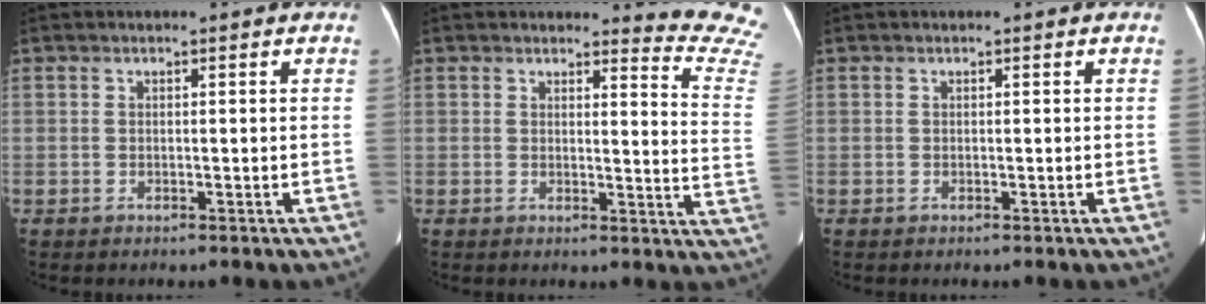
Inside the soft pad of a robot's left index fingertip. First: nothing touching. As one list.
[{"total": 10.4, "force": [10.4, -0.9, -0.2], "torque": [0.014, -0.144, 0.081]}, {"total": 0.0}]